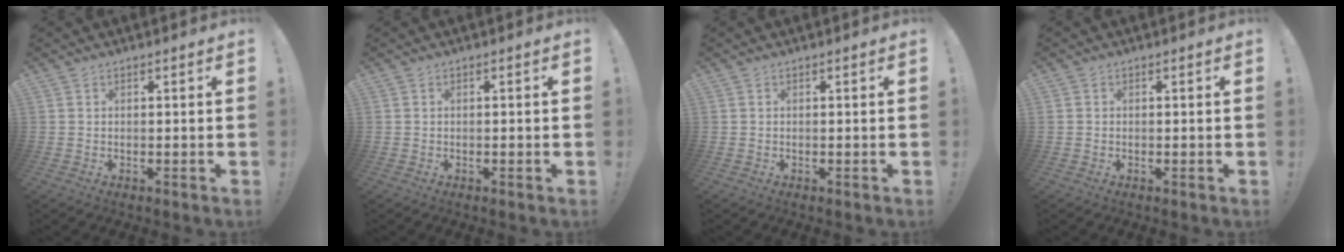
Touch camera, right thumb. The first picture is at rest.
{"total": 0.5, "force": [-0.4, 0.0, 0.3], "torque": [-0.007, -0.001, -0.007]}
{"total": 0.0}
{"total": 0.6, "force": [-0.3, 0.5, 0.0], "torque": [-0.001, 0.002, -0.005]}